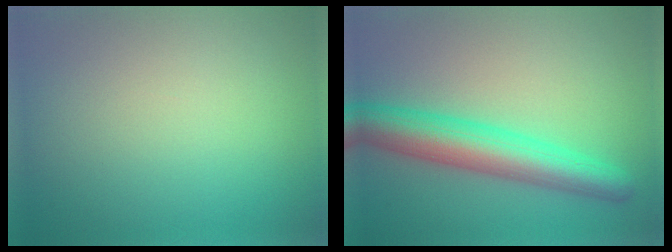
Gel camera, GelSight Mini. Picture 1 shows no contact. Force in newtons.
{"total": 6.5, "press": 6.5, "slide": 0.3}